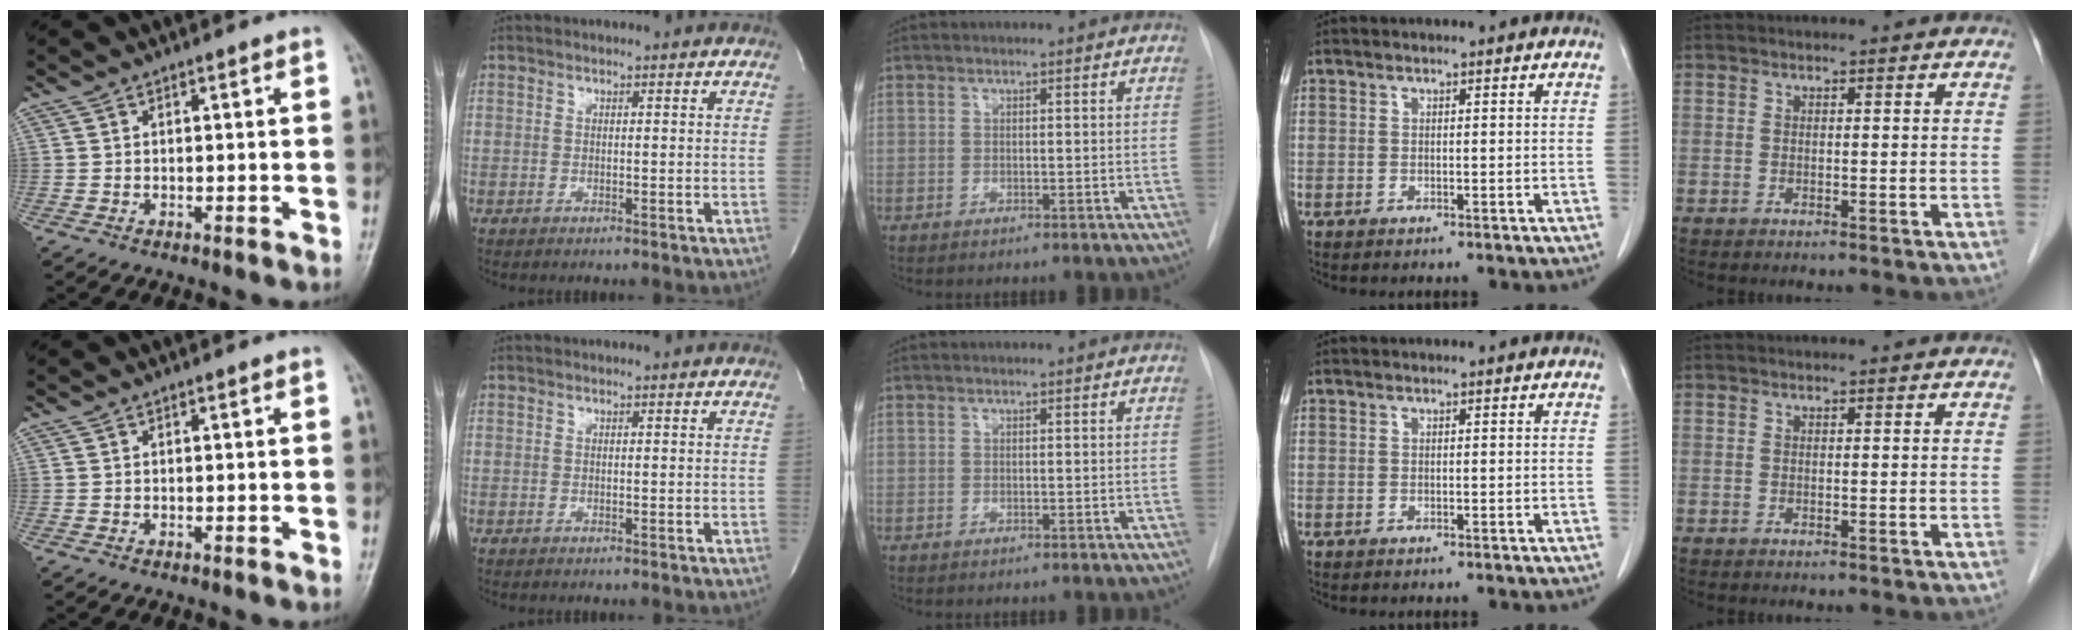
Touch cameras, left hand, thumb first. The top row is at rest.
{}